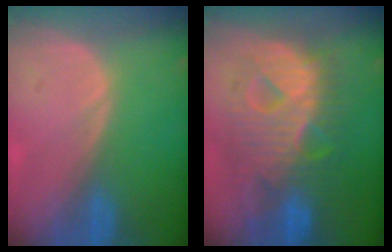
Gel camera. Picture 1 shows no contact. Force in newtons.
{"total": 12.1, "press": 12.0, "slide": 1.3}